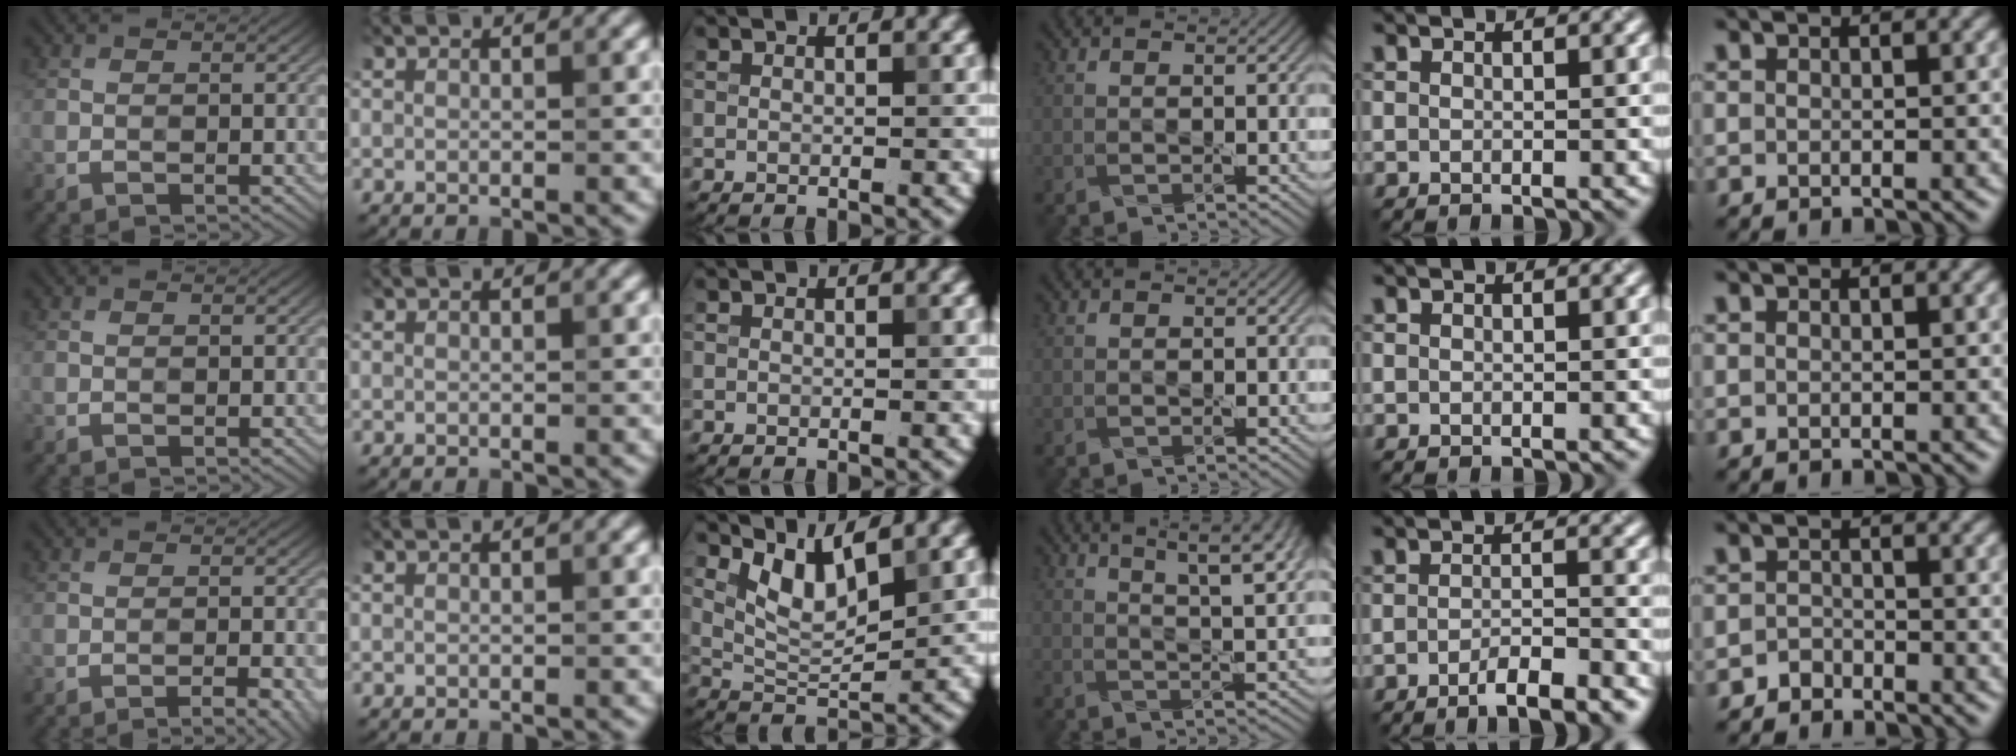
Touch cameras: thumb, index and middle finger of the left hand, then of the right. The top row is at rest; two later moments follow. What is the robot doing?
{"motion": "pour", "object": "sugar"}